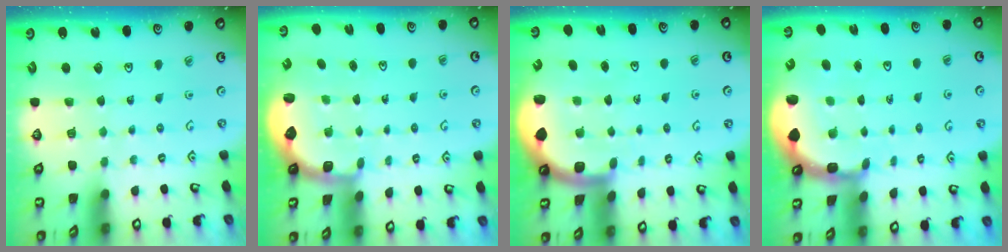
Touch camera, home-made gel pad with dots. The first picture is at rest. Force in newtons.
{"total": 2.7, "press": 2.1, "slide": 1.7}
{"total": 3.4, "press": 3.4, "slide": 0.4}
{"total": 4.0, "press": 3.8, "slide": 1.2}